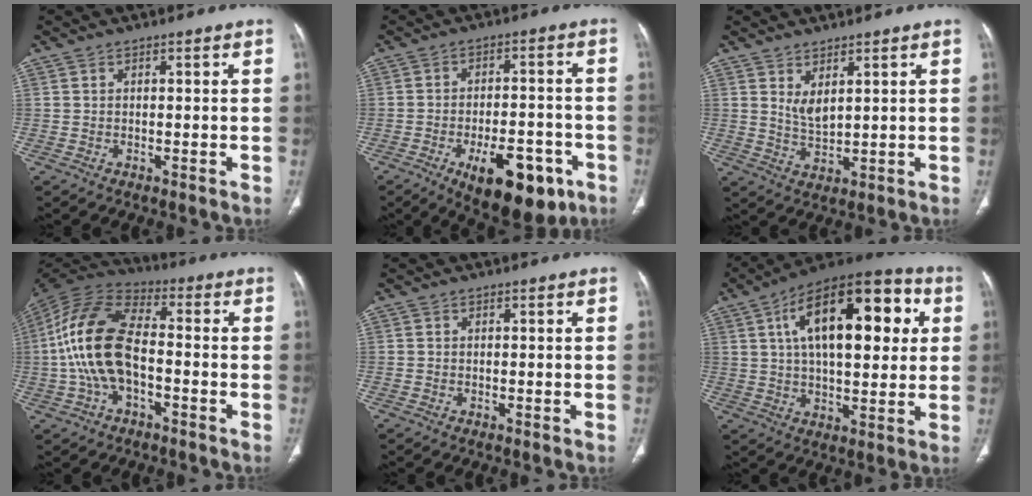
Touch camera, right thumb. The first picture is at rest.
{"total": 15.4, "force": [-7.4, 7.2, 11.5], "torque": [-0.137, 0.027, -0.095]}
{"total": 4.0, "force": [2.0, 1.6, 3.0], "torque": [-0.048, -0.023, 0.047]}
{"total": 16.5, "force": [-2.0, 9.1, 13.6], "torque": [-0.277, 0.037, -0.043]}
{"total": 0.0}
{"total": 23.8, "force": [6.4, 11.1, 20.0], "torque": [-0.283, 0.014, 0.091]}